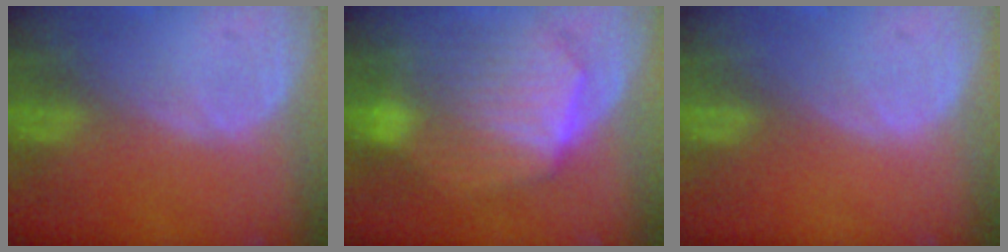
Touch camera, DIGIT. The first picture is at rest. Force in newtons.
{"total": 10.1, "press": 10.0, "slide": 0.9}
{"total": 0.0}